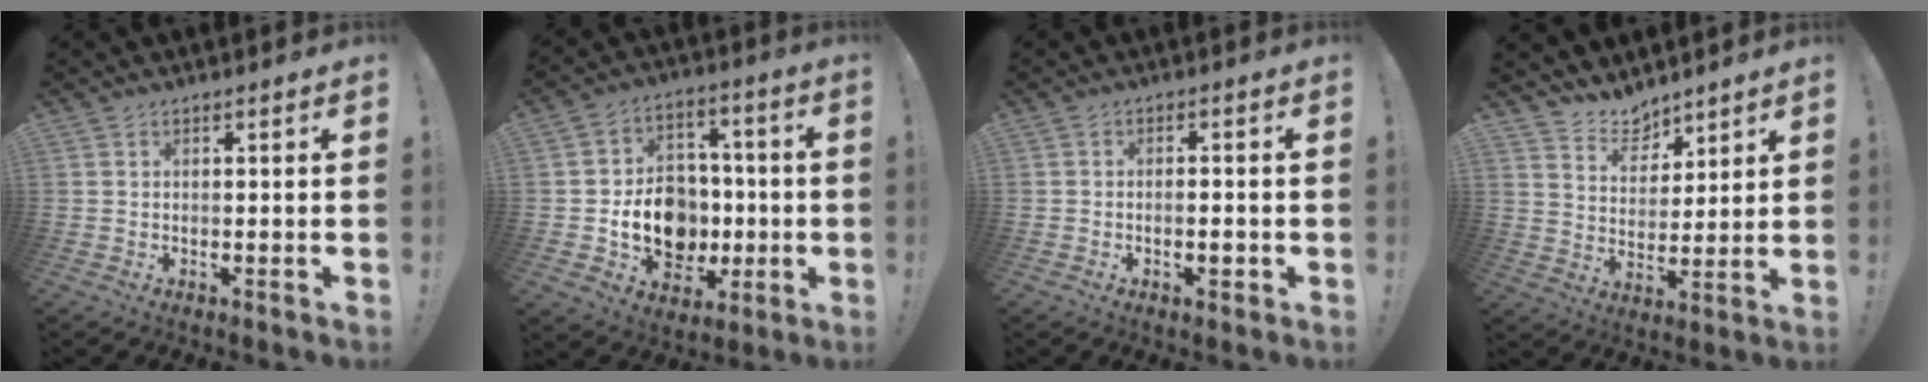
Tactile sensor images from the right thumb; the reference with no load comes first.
{"total": 14.9, "force": [-2.9, 12.2, 8.0], "torque": [-0.125, 0.024, -0.039]}
{"total": 2.8, "force": [-1.1, 1.1, 2.3], "torque": [-0.029, 0.003, -0.019]}
{"total": 7.8, "force": [6.6, 4.1, 0.8], "torque": [-0.028, -0.060, 0.128]}